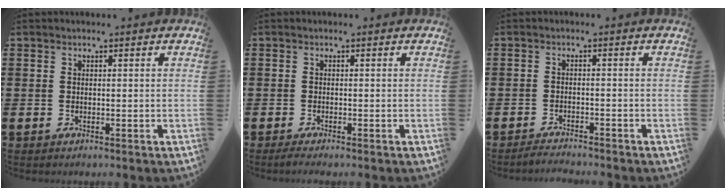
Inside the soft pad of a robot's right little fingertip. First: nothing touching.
{"total": 0.9, "force": [-0.5, 0.1, 0.7], "torque": [-0.012, -0.002, -0.010]}
{"total": 1.7, "force": [-1.7, -0.1, 0.1], "torque": [-0.004, 0.003, -0.033]}